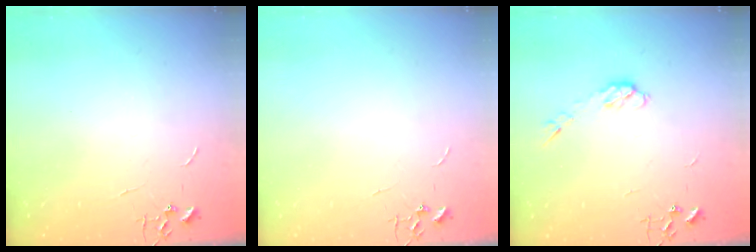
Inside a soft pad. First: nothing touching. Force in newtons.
{"total": 0.0}
{"total": 4.5, "press": 4.5, "slide": 0.7}